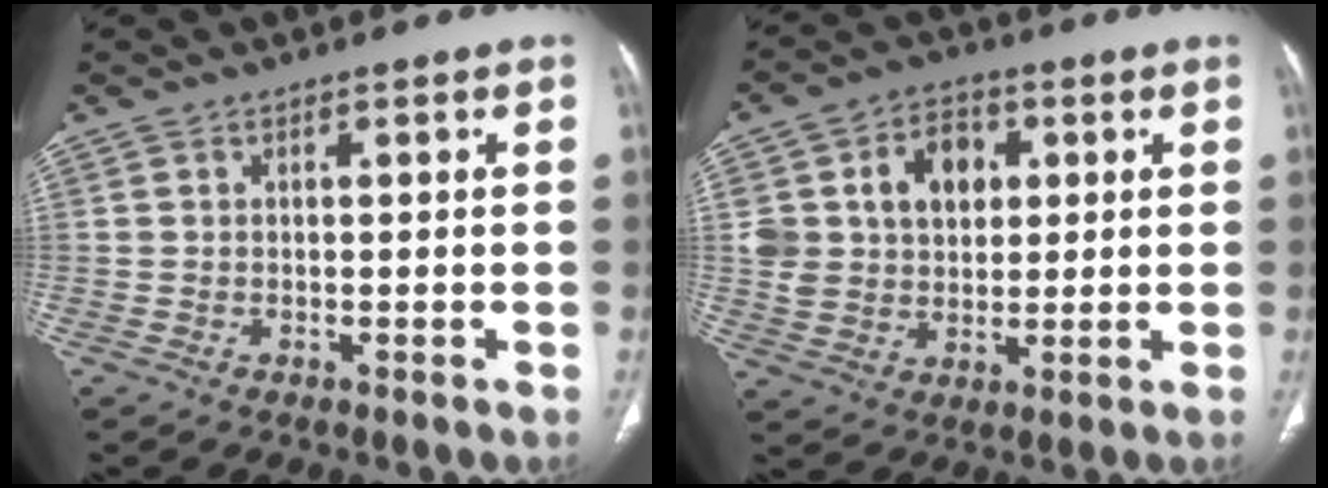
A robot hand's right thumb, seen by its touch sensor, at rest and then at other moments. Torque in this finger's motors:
{"motor_torque": [1.26, 1.22, 0.85, 0.50, 0.07]}